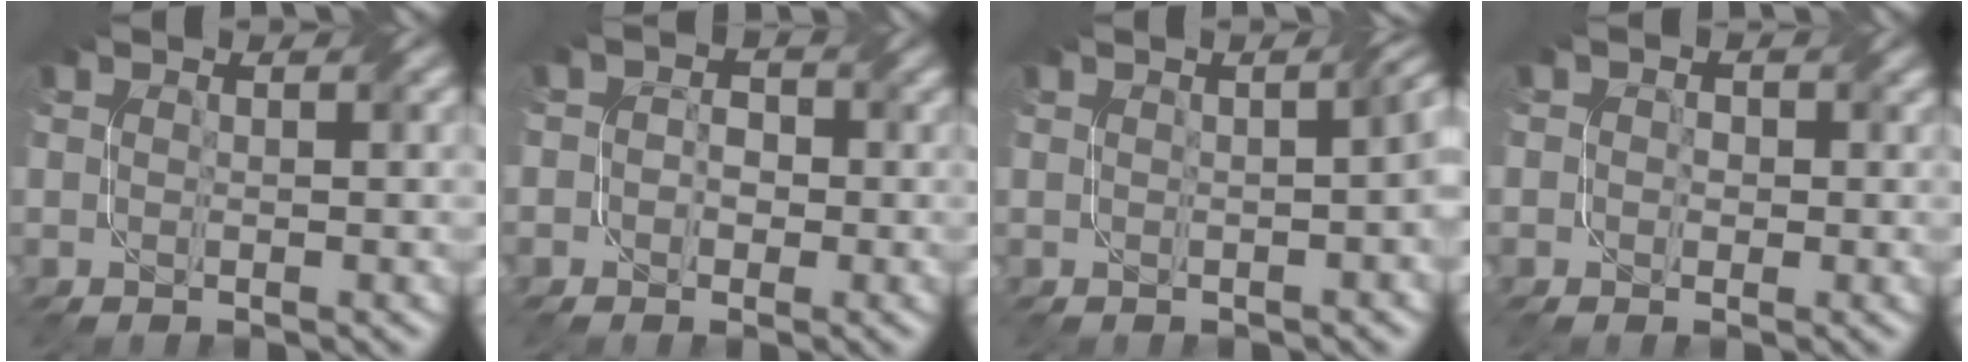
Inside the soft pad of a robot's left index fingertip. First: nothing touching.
{"total": 2.8, "force": [0.1, 2.6, 1.2], "torque": [0.005, 0.005, -0.025]}
{"total": 3.6, "force": [-0.1, 1.3, 3.4], "torque": [-0.023, 0.010, 0.004]}
{"total": 2.1, "force": [0.4, 1.9, 0.8], "torque": [0.000, 0.001, -0.010]}